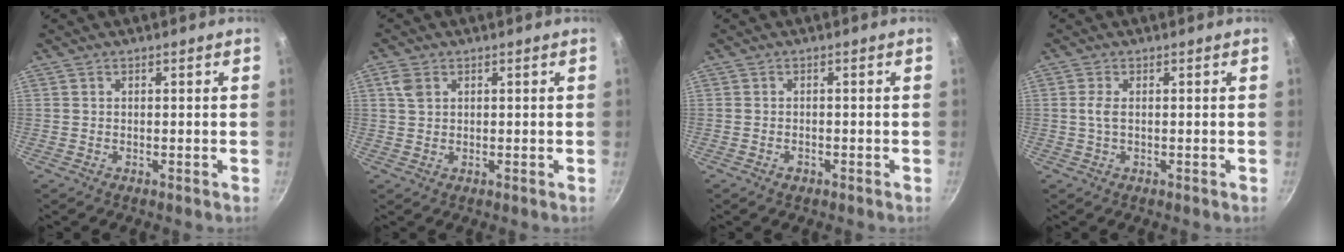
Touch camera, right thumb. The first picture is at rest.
{"total": 3.0, "force": [1.1, 2.2, 1.8], "torque": [-0.034, 0.001, 0.022]}
{"total": 1.3, "force": [-0.8, 0.8, 0.6], "torque": [-0.013, 0.007, -0.012]}
{"total": 2.1, "force": [0.1, 0.9, 1.9], "torque": [-0.046, 0.002, 0.001]}